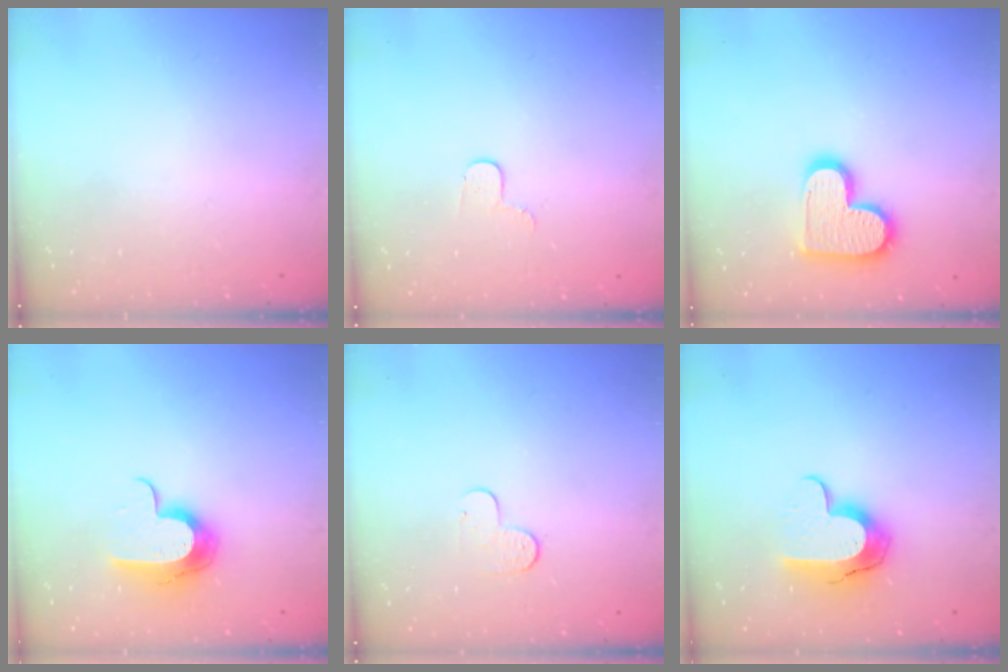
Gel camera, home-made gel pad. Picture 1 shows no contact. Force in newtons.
{"total": 3.4, "press": 3.4, "slide": 0.4}
{"total": 14.0, "press": 13.9, "slide": 0.5}
{"total": 11.3, "press": 11.2, "slide": 0.7}
{"total": 4.3, "press": 4.2, "slide": 0.4}
{"total": 10.8, "press": 10.7, "slide": 0.7}